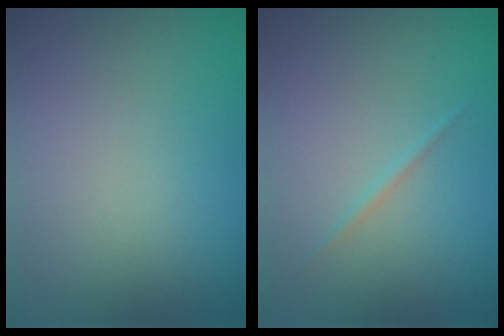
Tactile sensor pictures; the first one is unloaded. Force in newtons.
{"total": 0.5, "press": 0.5, "slide": 0.0}